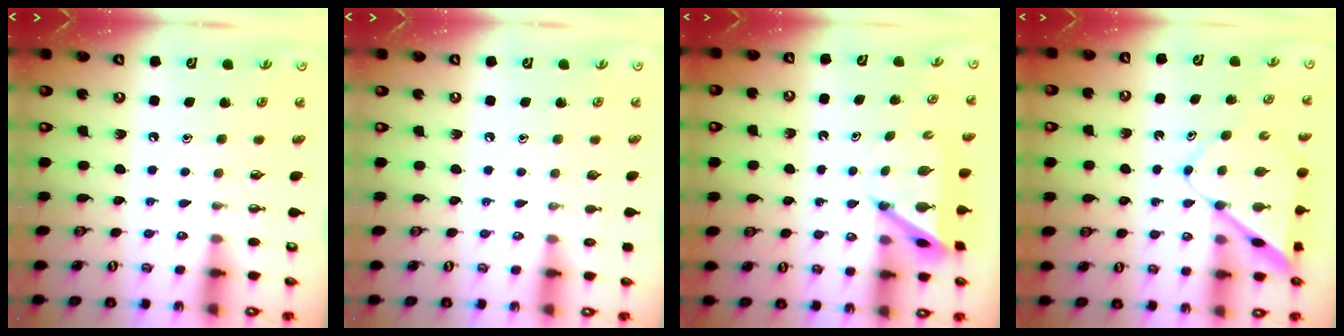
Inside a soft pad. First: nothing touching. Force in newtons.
{"total": 0.0}
{"total": 5.4, "press": 5.4, "slide": 0.3}
{"total": 8.0, "press": 8.0, "slide": 0.7}